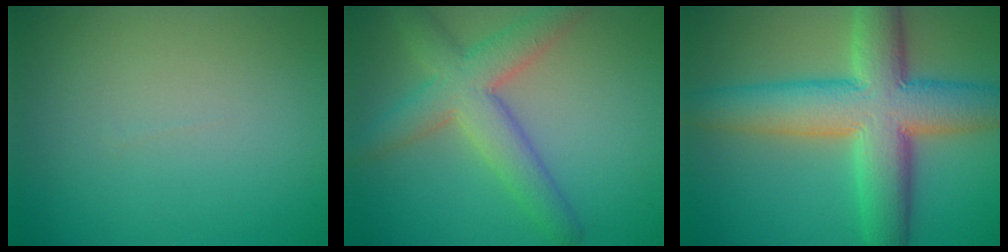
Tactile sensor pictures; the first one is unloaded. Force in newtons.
{"total": 5.9, "press": 5.9, "slide": 0.4}
{"total": 11.2, "press": 11.1, "slide": 0.8}